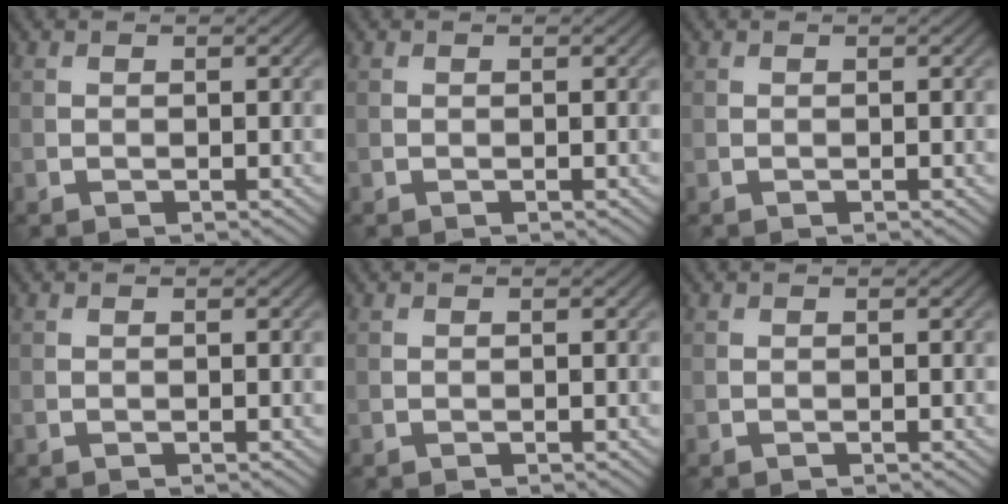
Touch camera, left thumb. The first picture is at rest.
{"total": 0.0}
{"total": 0.0}
{"total": 0.0}
{"total": 0.0}
{"total": 0.0}